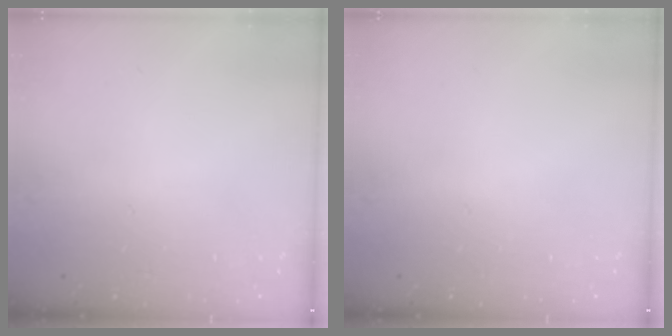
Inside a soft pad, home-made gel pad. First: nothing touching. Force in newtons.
{"total": 0.0}